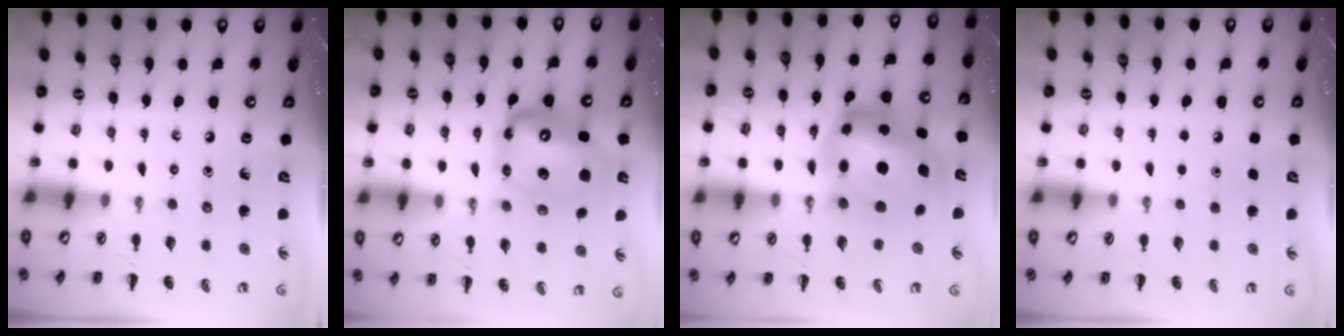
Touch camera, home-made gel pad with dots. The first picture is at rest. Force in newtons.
{"total": 12.9, "press": 12.4, "slide": 3.5}
{"total": 13.9, "press": 13.4, "slide": 3.6}
{"total": 1.8, "press": 1.8, "slide": 0.1}